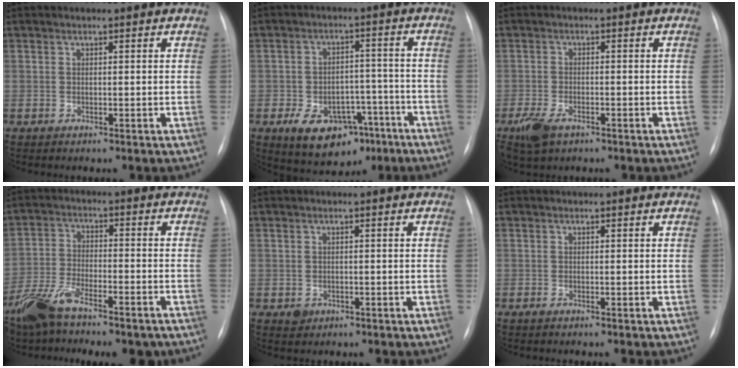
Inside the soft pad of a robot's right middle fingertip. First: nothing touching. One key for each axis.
{"total": 11.2, "fx": -6.2, "fy": 6.8, "fz": 6.4, "tx": -0.088, "ty": 0.017, "tz": -0.082}
{"total": 5.3, "fx": -3.3, "fy": 2.5, "fz": 3.3, "tx": -0.074, "ty": -0.009, "tz": -0.056}
{"total": 12.7, "fx": -9.8, "fy": 3.9, "fz": 7.1, "tx": -0.131, "ty": -0.003, "tz": -0.164}
{"total": 1.4, "fx": -0.6, "fy": 1.2, "fz": 0.3, "tx": -0.003, "ty": 0.003, "tz": -0.005}
{"total": 0.5, "fx": -0.4, "fy": 0.1, "fz": 0.3, "tx": -0.011, "ty": -0.002, "tz": -0.007}